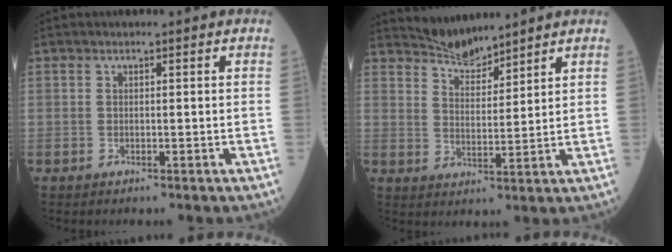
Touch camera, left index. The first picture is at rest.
{"total": 5.4, "force": [5.4, 0.4, 0.3], "torque": [-0.015, 0.006, 0.104]}